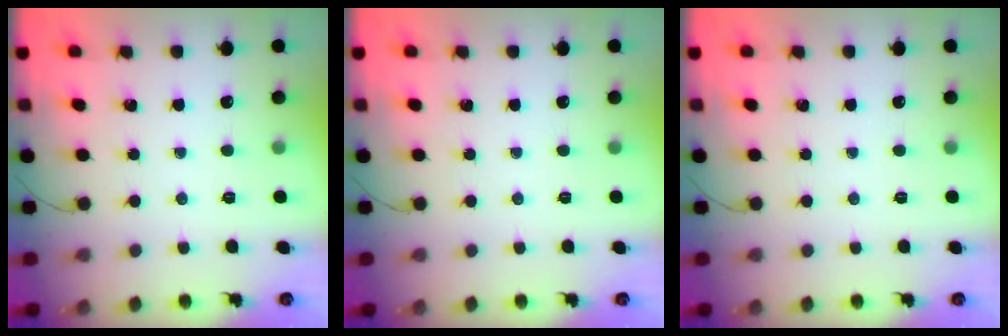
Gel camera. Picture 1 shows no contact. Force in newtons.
{"total": 0.0}
{"total": 0.0}